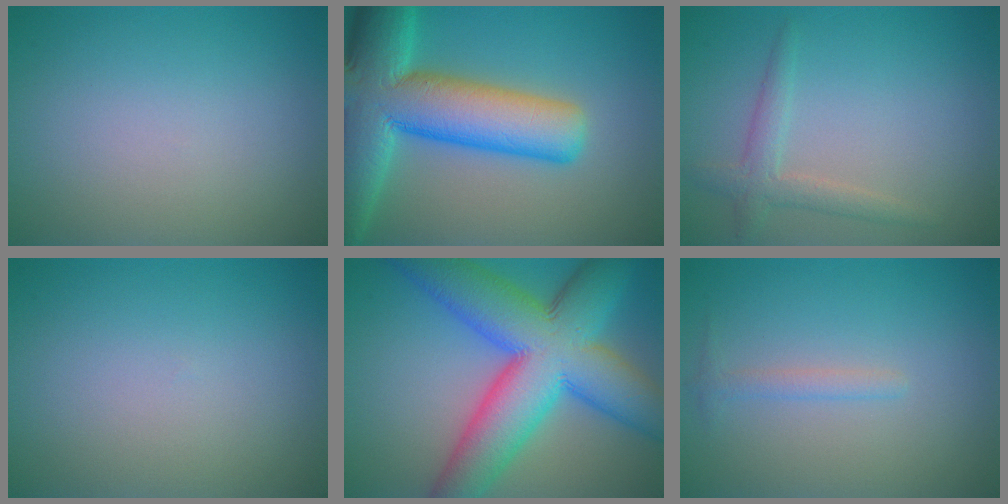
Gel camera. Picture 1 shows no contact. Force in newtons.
{"total": 13.4, "press": 13.4, "slide": 0.7}
{"total": 2.3, "press": 2.3, "slide": 0.1}
{"total": 0.0}
{"total": 13.8, "press": 13.8, "slide": 0.3}
{"total": 1.1, "press": 1.1, "slide": 0.0}